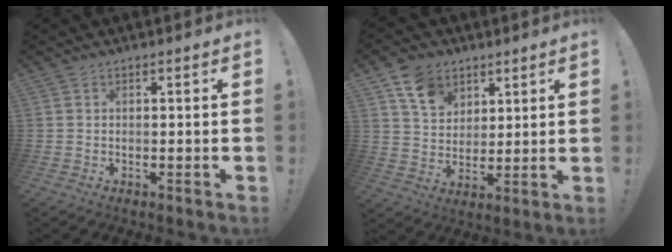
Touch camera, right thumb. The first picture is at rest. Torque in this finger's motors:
{"motor_torque": [0.18, 0.33, 0.06, 0.17, 0.01]}